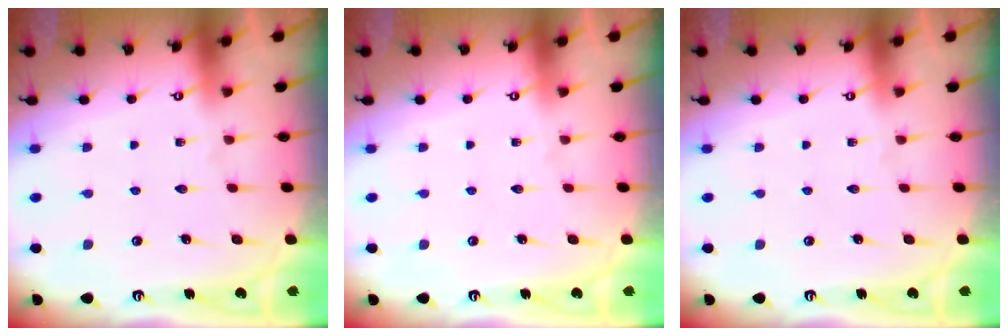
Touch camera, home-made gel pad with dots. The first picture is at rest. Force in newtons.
{"total": 0.0}
{"total": 0.0}